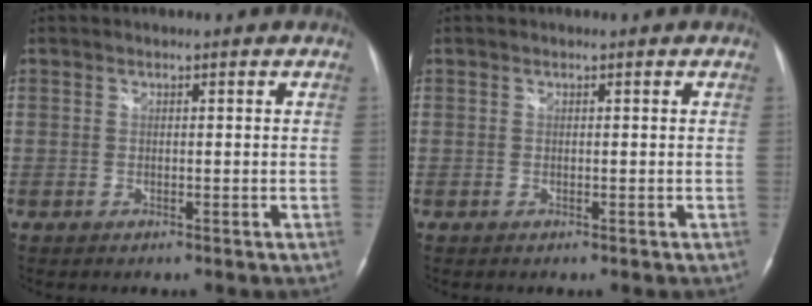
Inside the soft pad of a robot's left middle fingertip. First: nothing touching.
{"total": 0.0}